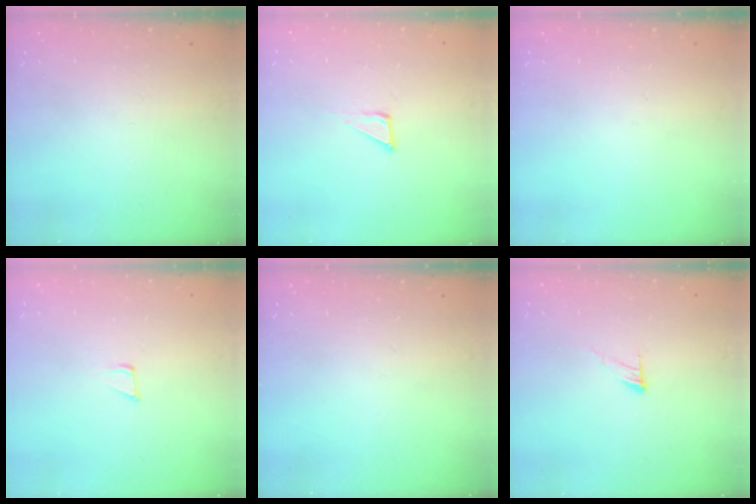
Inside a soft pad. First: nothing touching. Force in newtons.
{"total": 5.8, "press": 5.8, "slide": 0.2}
{"total": 0.0}
{"total": 7.0, "press": 6.8, "slide": 1.4}
{"total": 0.0}
{"total": 6.5, "press": 6.5, "slide": 0.5}